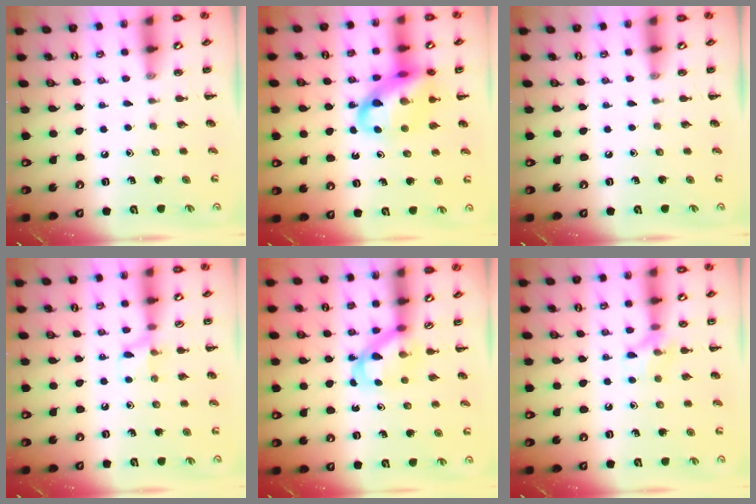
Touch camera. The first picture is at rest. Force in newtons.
{"total": 15.2, "press": 14.8, "slide": 3.4}
{"total": 0.0}
{"total": 6.8, "press": 6.6, "slide": 1.6}
{"total": 4.7, "press": 4.7, "slide": 0.6}
{"total": 8.1, "press": 8.0, "slide": 1.2}